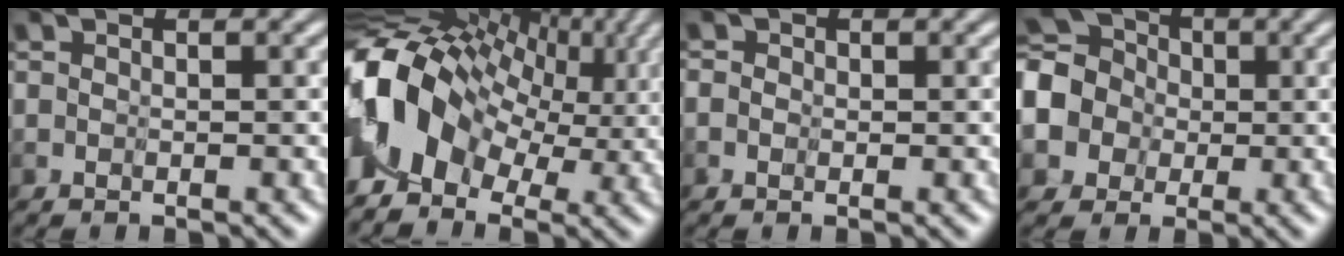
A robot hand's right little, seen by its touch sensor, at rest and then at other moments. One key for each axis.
{"total": 9.9, "fx": 1.4, "fy": 7.0, "fz": 7.0, "tx": -0.164, "ty": 0.015, "tz": 0.023}
{"total": 0.9, "fx": -0.3, "fy": 0.9, "fz": 0.1, "tx": 0.000, "ty": 0.004, "tz": -0.020}
{"total": 6.1, "fx": 0.1, "fy": 5.5, "fz": 2.6, "tx": -0.089, "ty": -0.004, "tz": -0.025}